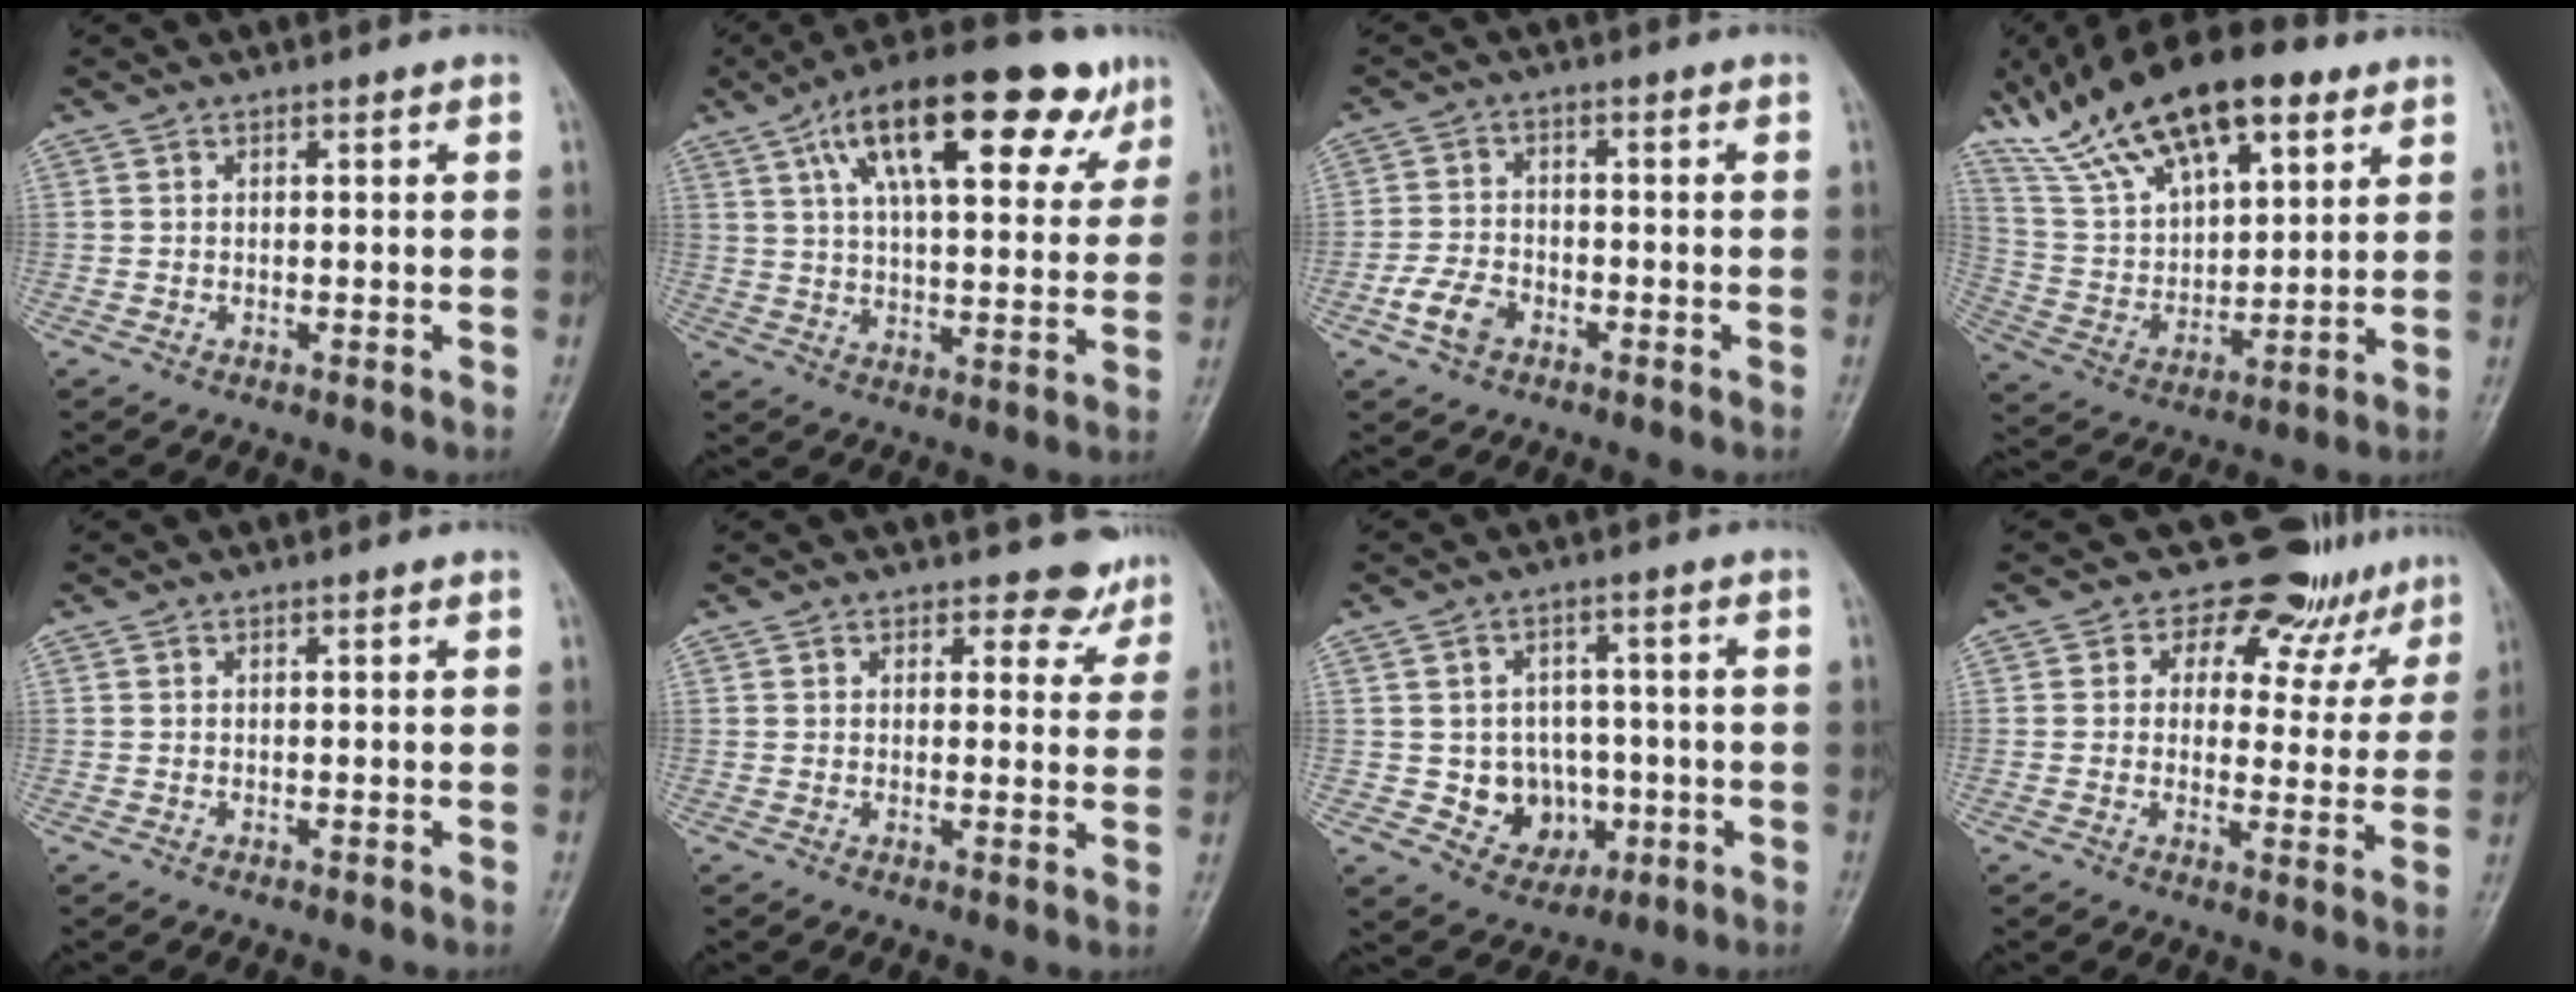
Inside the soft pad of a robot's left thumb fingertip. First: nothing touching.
{"total": 23.3, "force": [11.8, 8.9, 18.0], "torque": [-0.253, -0.001, 0.182]}
{"total": 5.6, "force": [-2.7, 3.7, 3.1], "torque": [-0.057, 0.015, -0.053]}
{"total": 22.9, "force": [14.1, 10.0, 15.1], "torque": [-0.243, -0.029, 0.259]}
{"total": 0.0}
{"total": 4.7, "force": [3.9, 2.6, 0.6], "torque": [0.021, -0.027, 0.038]}
{"total": 8.8, "force": [-1.4, 7.7, 4.1], "torque": [-0.013, 0.010, -0.010]}
{"total": 12.3, "force": [9.6, 7.1, 2.7], "torque": [0.021, -0.052, 0.104]}